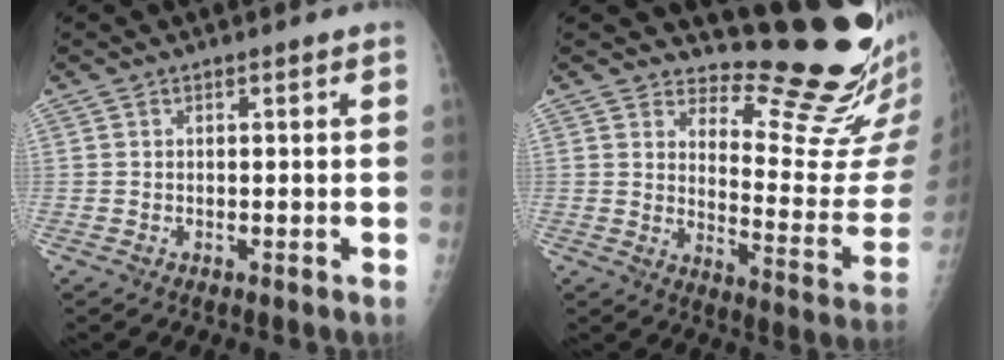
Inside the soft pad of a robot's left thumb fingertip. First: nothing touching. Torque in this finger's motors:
{"motor_torque": [0.14, 0.08, -0.14, -0.40, -0.01]}